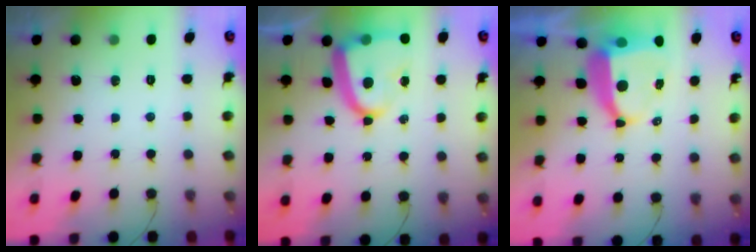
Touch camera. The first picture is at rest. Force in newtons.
{"total": 14.0, "press": 13.9, "slide": 1.5}
{"total": 9.4, "press": 9.3, "slide": 1.2}